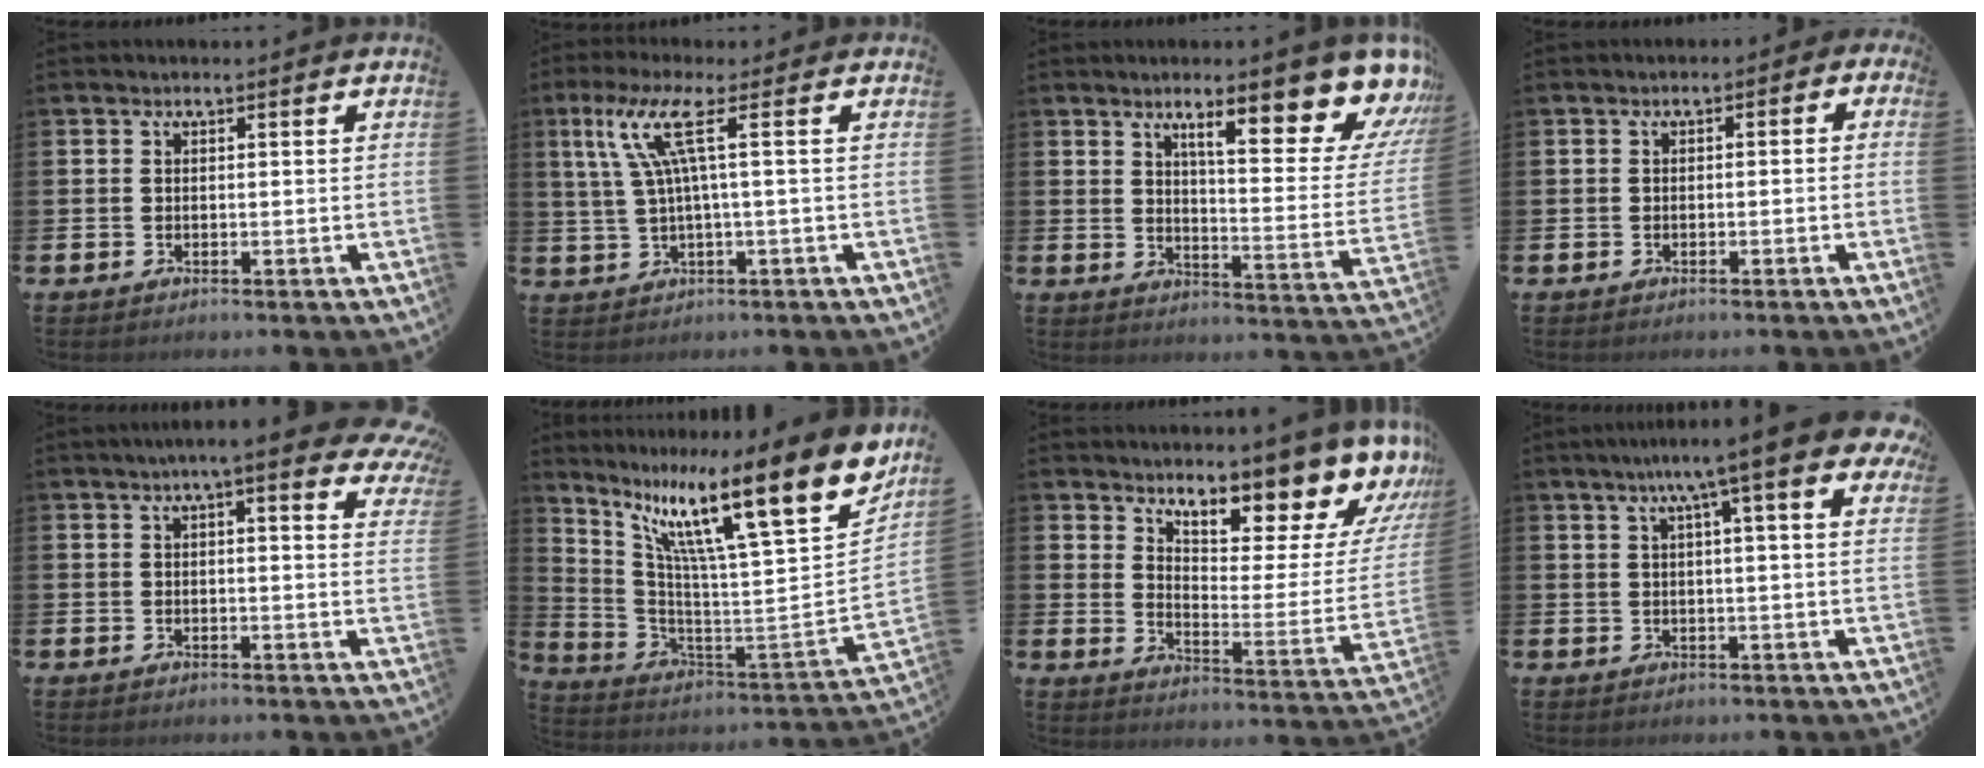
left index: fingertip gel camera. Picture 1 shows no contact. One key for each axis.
{"total": 7.1, "fx": 2.0, "fy": 0.3, "fz": 6.8, "tx": -0.149, "ty": 0.002, "tz": 0.029}
{"total": 12.7, "fx": 9.4, "fy": 3.5, "fz": 7.8, "tx": -0.100, "ty": -0.075, "tz": 0.149}
{"total": 1.4, "fx": -1.3, "fy": 0.7, "fz": 0.1, "tx": -0.013, "ty": 0.008, "tz": -0.029}
{"total": 5.3, "fx": 4.3, "fy": 0.8, "fz": 3.0, "tx": -0.042, "ty": -0.018, "tz": 0.068}
{"total": 15.7, "fx": 10.0, "fy": 2.9, "fz": 11.7, "tx": -0.214, "ty": -0.085, "tz": 0.151}
{"total": 9.2, "fx": 8.6, "fy": 1.7, "fz": 2.8, "tx": -0.049, "ty": -0.096, "tz": 0.139}
{"total": 8.0, "fx": 5.4, "fy": 0.9, "fz": 5.9, "tx": -0.101, "ty": -0.016, "tz": 0.085}